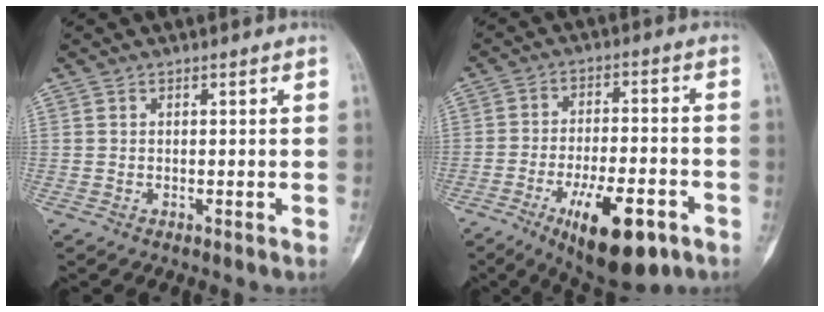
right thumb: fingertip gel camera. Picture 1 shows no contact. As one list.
[{"total": 15.4, "force": [-7.7, 6.0, 11.9], "torque": [-0.180, 0.027, -0.110]}]